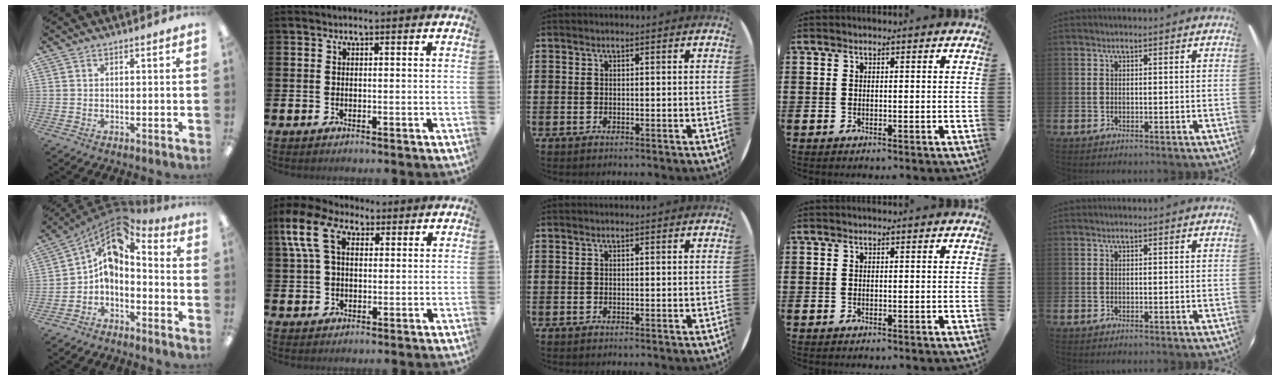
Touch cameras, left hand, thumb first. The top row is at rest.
{"thumb": {"total": 7.4, "force": [0.7, 5.1, 5.3], "torque": [-0.079, -0.009, 0.015]}, "index": {"total": 8.3, "force": [4.6, 5.1, 4.6], "torque": [-0.127, 0.007, 0.085]}}